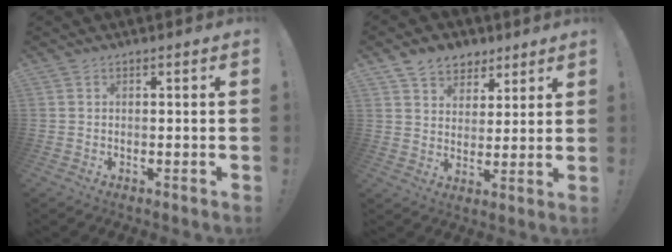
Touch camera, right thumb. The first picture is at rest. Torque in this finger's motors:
{"motor_torque": [-0.23, 0.56, 0.66, 0.26, 0.00]}